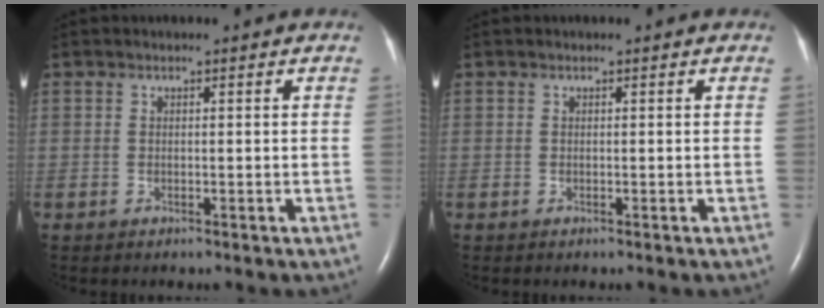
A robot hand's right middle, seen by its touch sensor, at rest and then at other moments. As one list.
[{"total": 0.0}]